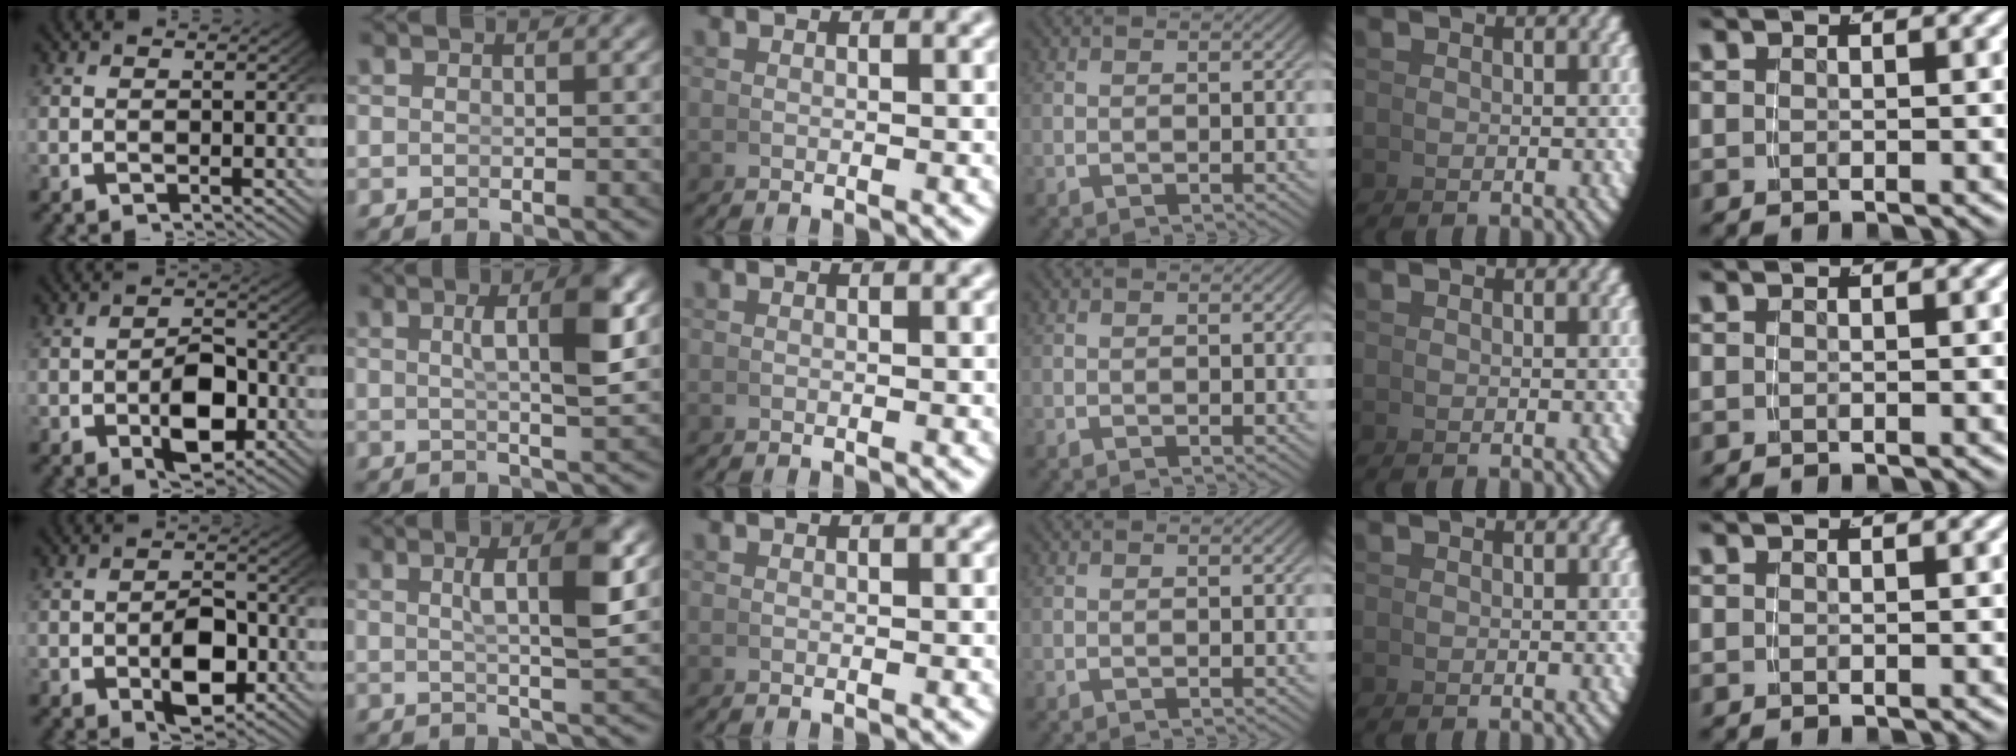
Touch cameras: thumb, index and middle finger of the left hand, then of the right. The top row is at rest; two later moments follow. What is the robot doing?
{"motion": "grasp_and_lifting", "object": "pen"}